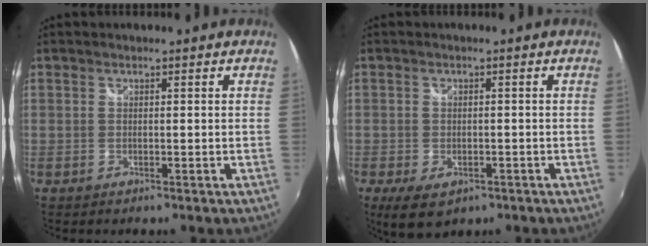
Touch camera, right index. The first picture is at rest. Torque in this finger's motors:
{"motor_torque": [0.61, -0.61, 0.08, -0.02]}